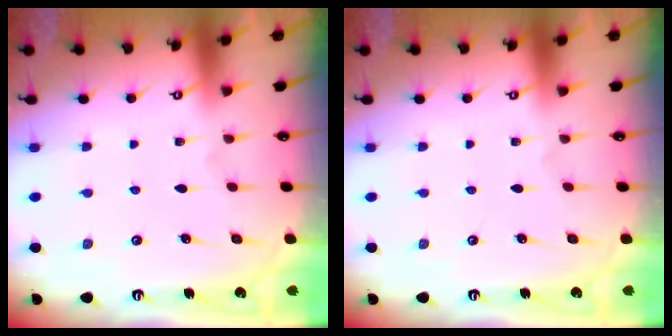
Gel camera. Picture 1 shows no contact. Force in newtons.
{"total": 0.0}